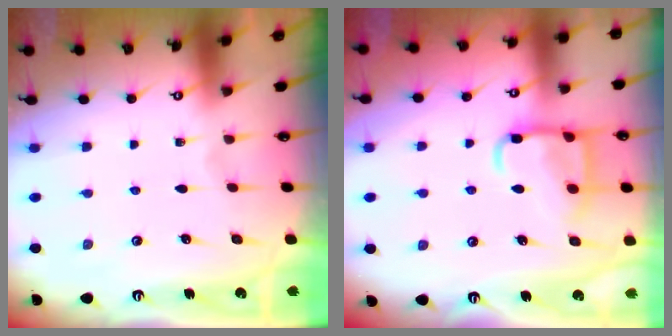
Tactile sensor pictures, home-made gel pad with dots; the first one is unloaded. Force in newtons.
{"total": 12.3, "press": 12.2, "slide": 1.3}